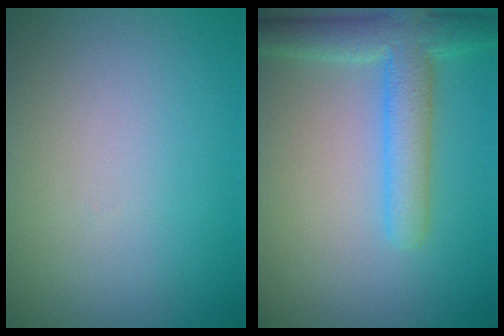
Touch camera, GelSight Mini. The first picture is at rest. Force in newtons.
{"total": 5.1, "press": 5.1, "slide": 0.5}